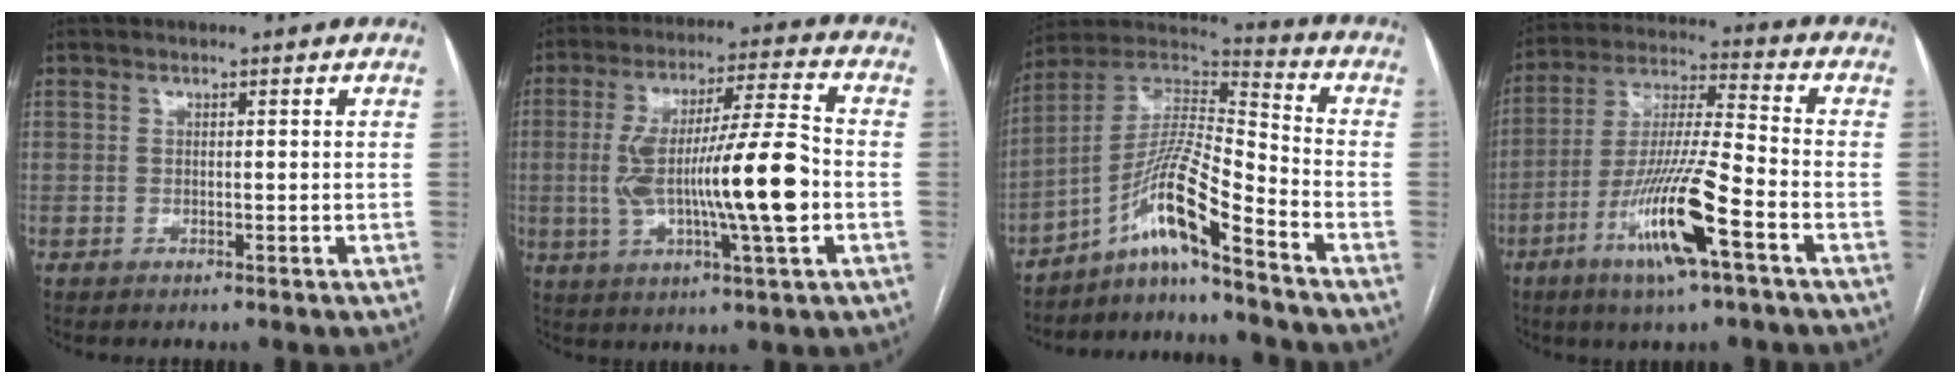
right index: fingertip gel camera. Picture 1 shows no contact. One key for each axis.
{"total": 16.1, "fx": -2.0, "fy": 1.3, "fz": 16.0, "tx": -0.288, "ty": 0.009, "tz": -0.032}
{"total": 11.5, "fx": -7.8, "fy": -0.2, "fz": 8.4, "tx": -0.166, "ty": 0.017, "tz": -0.145}
{"total": 15.1, "fx": -6.9, "fy": 0.8, "fz": 13.4, "tx": -0.265, "ty": -0.016, "tz": -0.126}